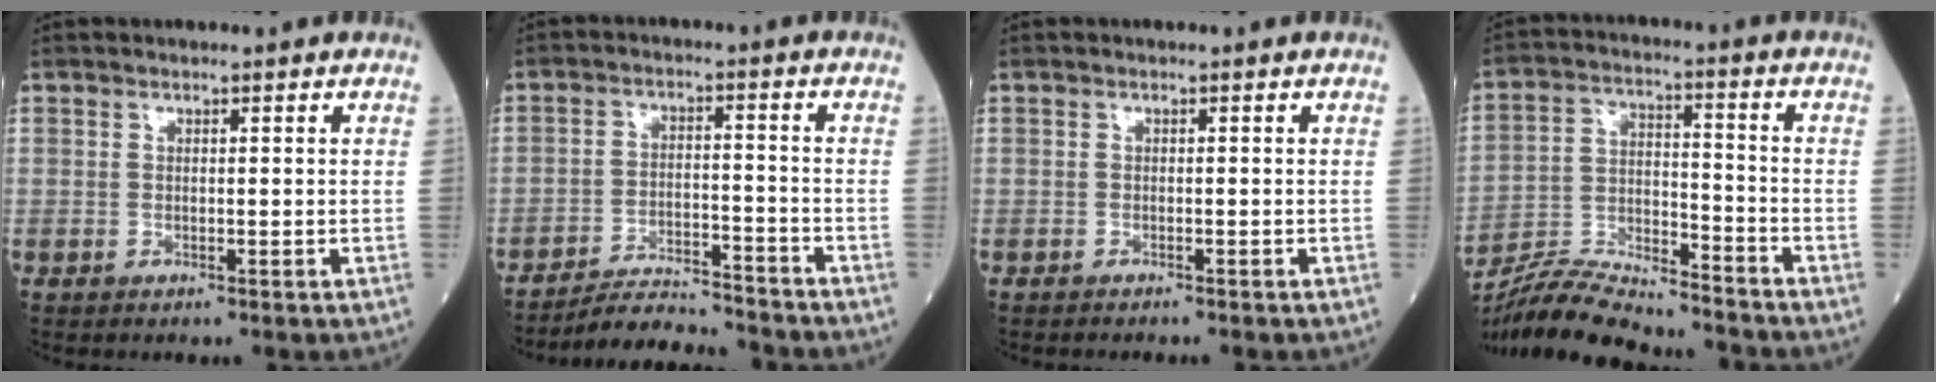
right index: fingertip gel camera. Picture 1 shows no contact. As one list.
[{"total": 9.2, "force": [-9.1, 0.4, 1.7], "torque": [-0.023, 0.000, -0.155]}, {"total": 1.4, "force": [-1.3, 0.1, 0.5], "torque": [-0.009, -0.001, -0.017]}, {"total": 15.1, "force": [-14.3, 1.0, 4.6], "torque": [-0.086, 0.007, -0.250]}]